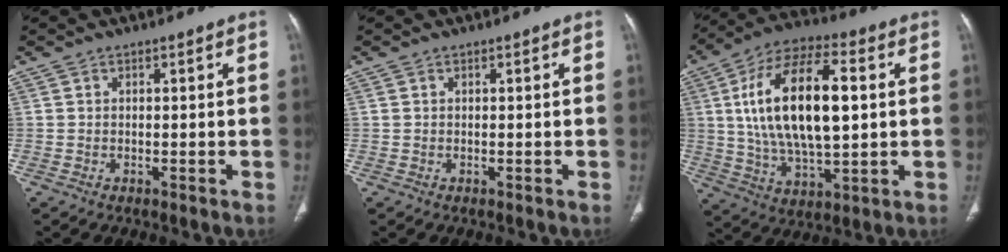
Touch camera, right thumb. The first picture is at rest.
{"total": 0.0}
{"total": 21.4, "force": [3.1, 9.5, 18.9], "torque": [-0.338, 0.006, 0.052]}